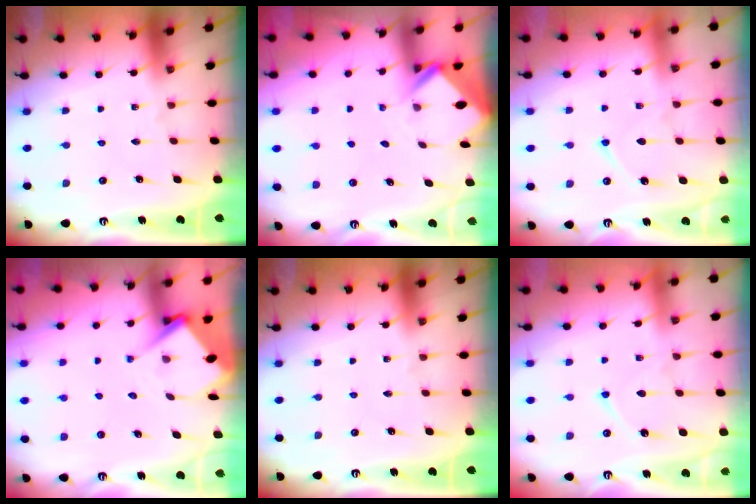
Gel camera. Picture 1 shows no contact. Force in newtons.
{"total": 2.6, "press": 2.6, "slide": 0.2}
{"total": 8.7, "press": 8.6, "slide": 0.9}
{"total": 5.4, "press": 5.4, "slide": 0.2}
{"total": 0.0}
{"total": 8.7, "press": 8.6, "slide": 0.9}